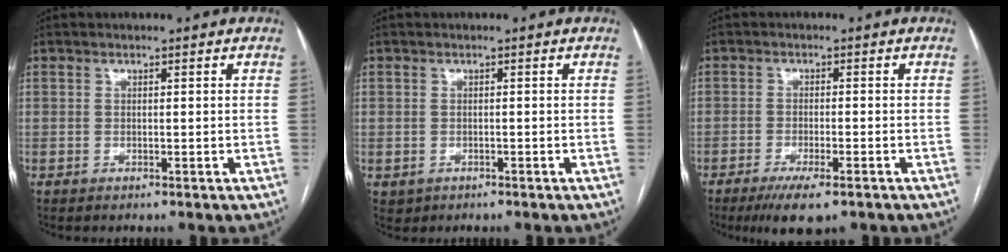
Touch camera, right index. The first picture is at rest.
{"total": 1.4, "force": [-0.6, 1.3, 0.3], "torque": [-0.006, 0.003, -0.002]}
{"total": 6.4, "force": [-4.2, 1.2, 4.6], "torque": [-0.076, -0.013, -0.064]}